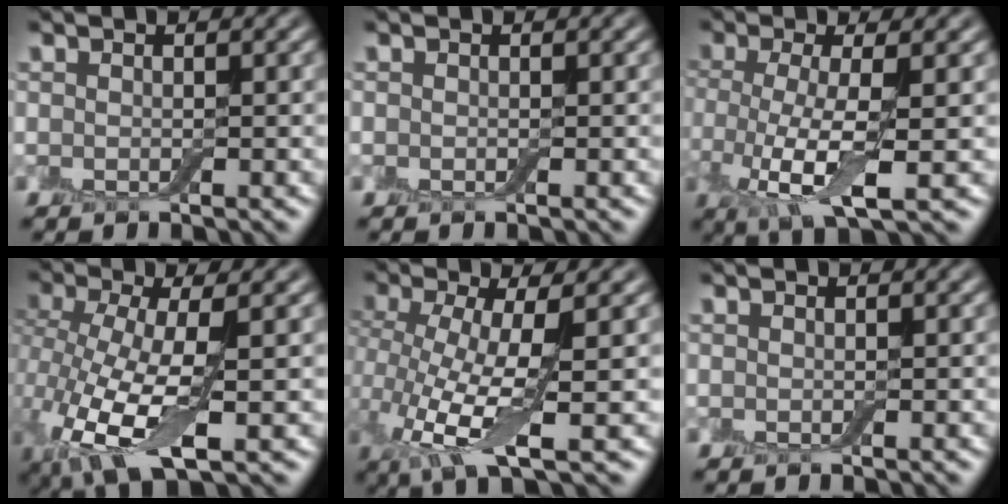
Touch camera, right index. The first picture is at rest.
{"total": 0.0}
{"total": 5.2, "force": [-1.0, 1.5, 4.8], "torque": [-0.083, -0.009, -0.017]}
{"total": 7.4, "force": [-1.5, 2.9, 6.6], "torque": [-0.143, -0.010, -0.026]}
{"total": 6.3, "force": [-0.5, 1.7, 6.0], "torque": [-0.122, -0.010, -0.006]}
{"total": 0.0}